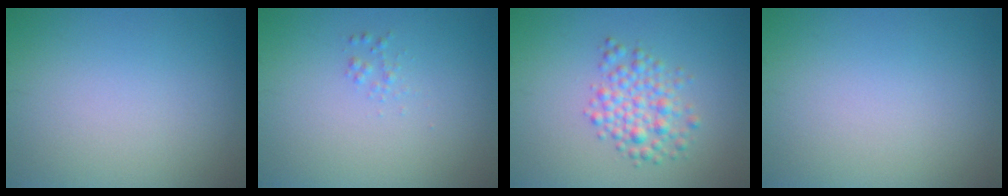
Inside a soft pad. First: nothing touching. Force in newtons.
{"total": 0.7, "press": 0.7, "slide": 0.0}
{"total": 3.2, "press": 3.2, "slide": 0.0}
{"total": 0.0}